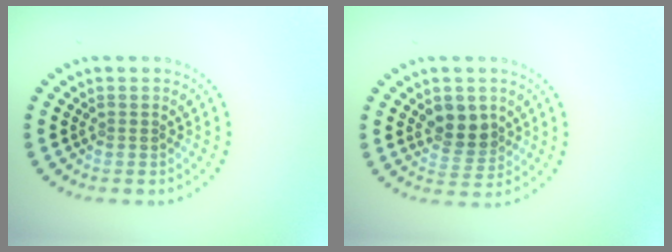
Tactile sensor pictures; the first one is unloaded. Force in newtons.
{"total": 3.4, "press": 3.2, "slide": 1.0}